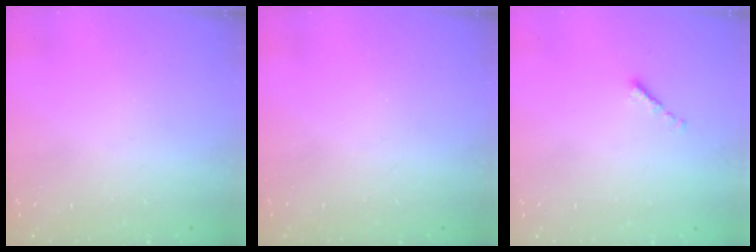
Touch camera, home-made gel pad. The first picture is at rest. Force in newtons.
{"total": 0.0}
{"total": 0.7, "press": 0.5, "slide": 0.4}